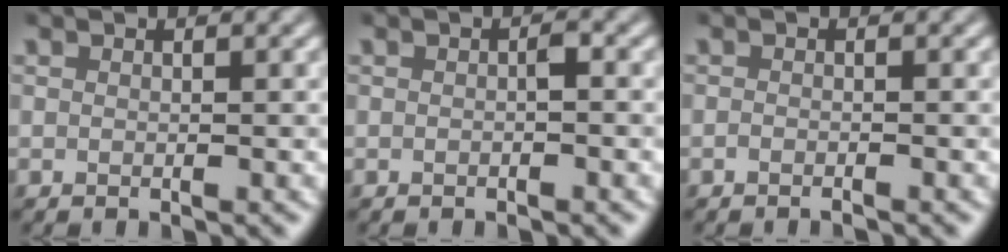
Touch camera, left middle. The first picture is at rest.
{"total": 0.8, "force": [-0.2, 0.2, 0.7], "torque": [-0.013, 0.002, -0.003]}
{"total": 0.8, "force": [-0.7, 0.1, 0.4], "torque": [-0.004, 0.001, -0.014]}